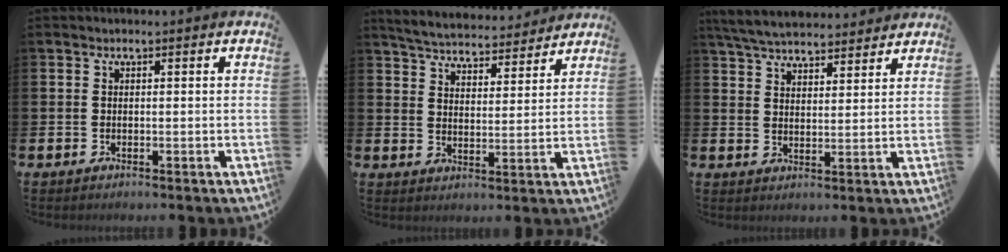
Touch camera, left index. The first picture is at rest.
{"total": 5.5, "force": [5.4, 0.9, 0.6], "torque": [-0.030, -0.039, 0.093]}
{"total": 5.8, "force": [5.6, 1.0, 1.0], "torque": [-0.043, -0.025, 0.102]}